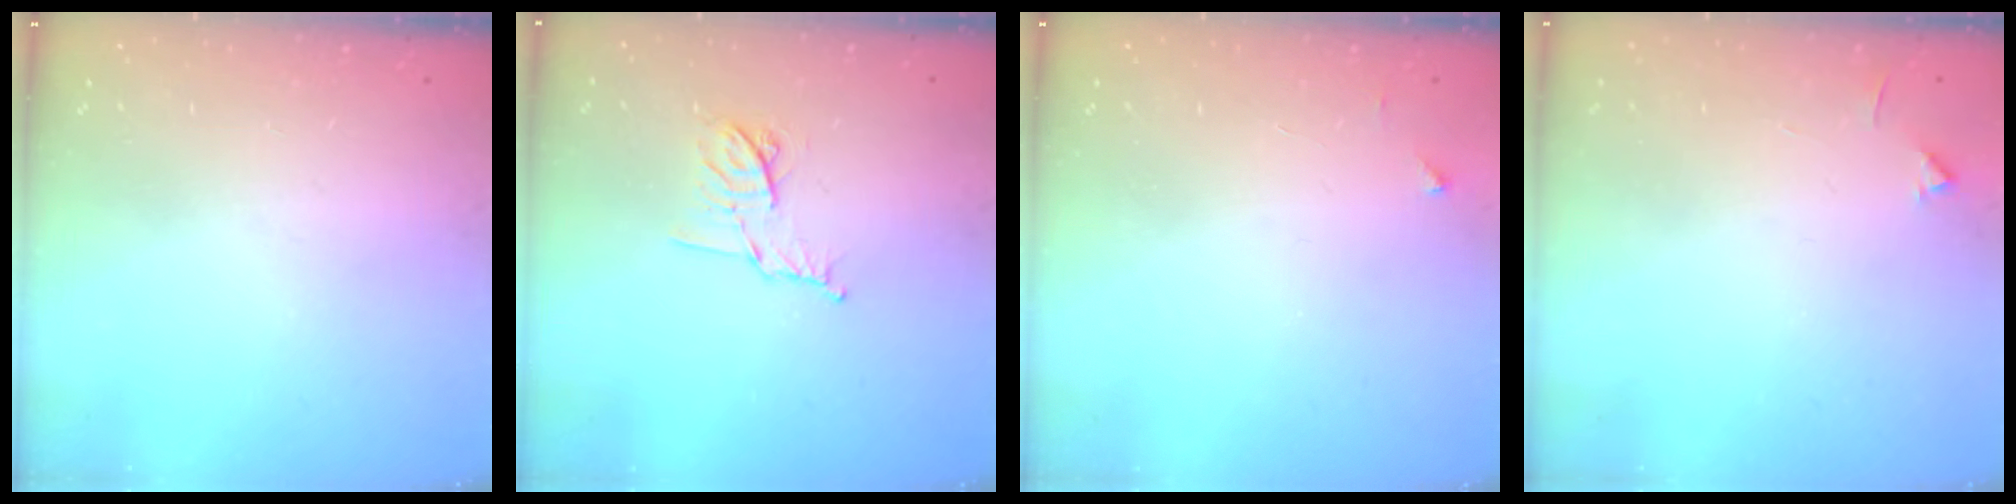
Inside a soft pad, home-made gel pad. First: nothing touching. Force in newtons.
{"total": 9.4, "press": 9.4, "slide": 0.7}
{"total": 2.0, "press": 2.0, "slide": 0.2}
{"total": 4.0, "press": 3.9, "slide": 0.5}